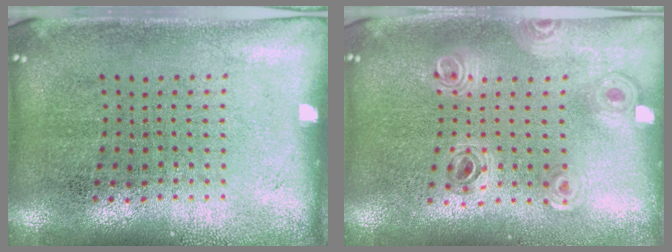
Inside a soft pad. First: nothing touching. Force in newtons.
{"total": 0.9, "press": 0.9, "slide": 0.1}